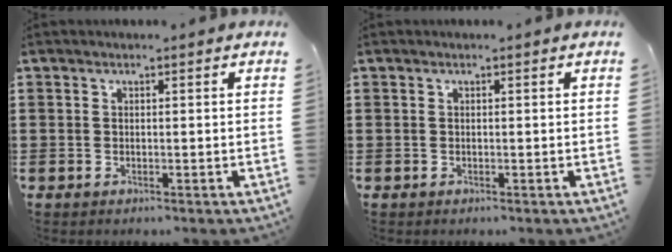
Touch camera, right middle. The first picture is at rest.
{"total": 0.0}